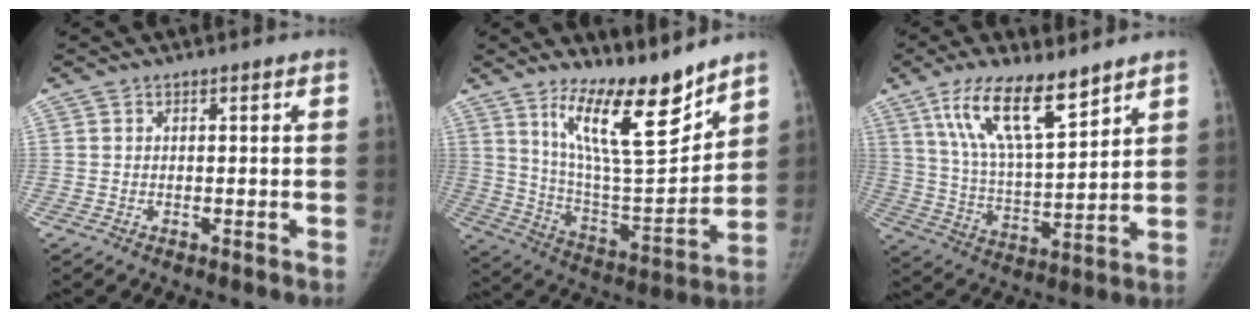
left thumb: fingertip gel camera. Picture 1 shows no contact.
{"total": 17.6, "force": [12.7, 4.3, 11.3], "torque": [-0.150, -0.097, 0.229]}
{"total": 15.3, "force": [9.8, 4.5, 10.8], "torque": [-0.179, -0.047, 0.192]}